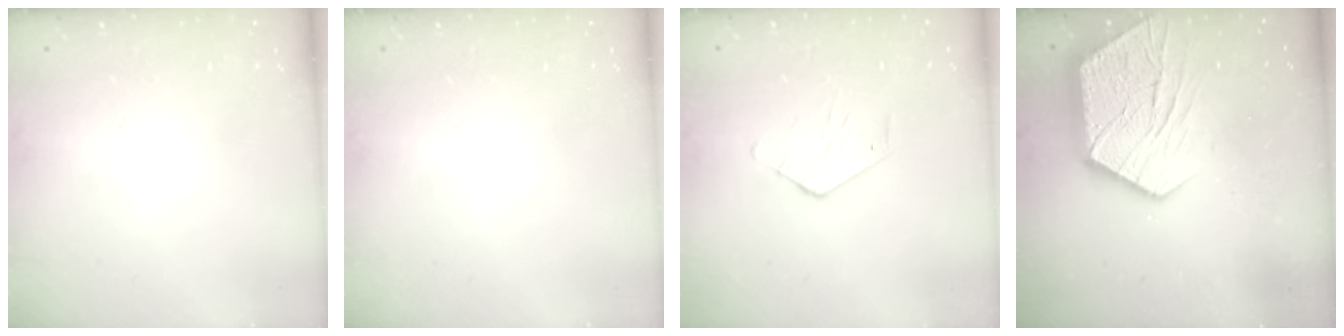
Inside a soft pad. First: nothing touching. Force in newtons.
{"total": 0.0}
{"total": 3.1, "press": 3.1, "slide": 0.3}
{"total": 17.4, "press": 17.4, "slide": 1.1}